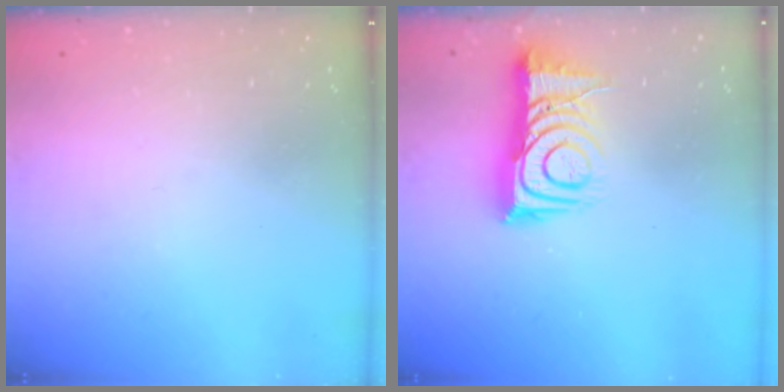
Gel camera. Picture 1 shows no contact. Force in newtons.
{"total": 11.0, "press": 10.9, "slide": 0.9}